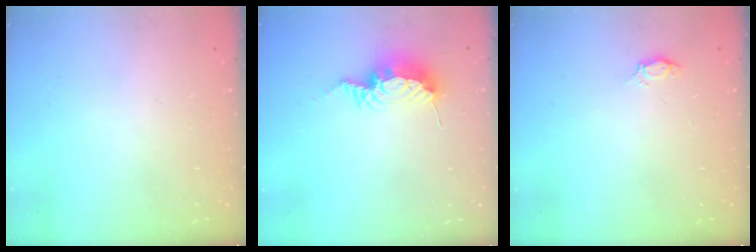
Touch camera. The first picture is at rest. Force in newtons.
{"total": 9.7, "press": 9.7, "slide": 1.1}
{"total": 2.8, "press": 2.7, "slide": 0.4}